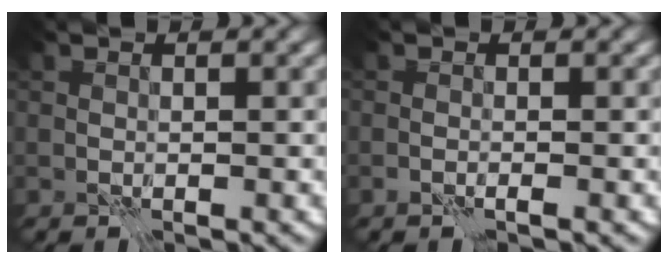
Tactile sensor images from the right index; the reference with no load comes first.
{"total": 0.7, "force": [0.2, -0.6, 0.2], "torque": [-0.003, 0.002, 0.001]}